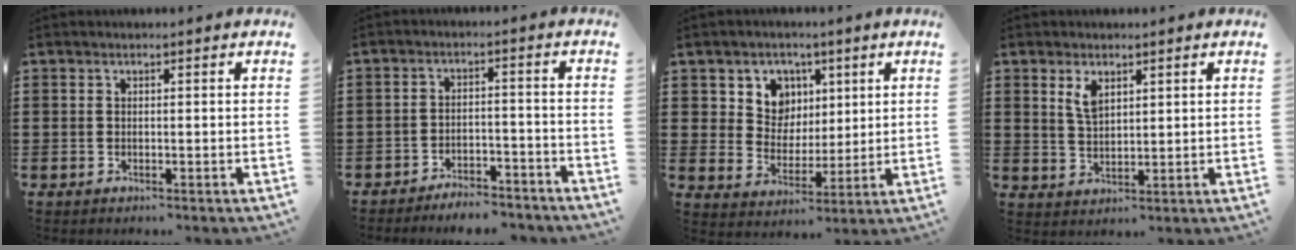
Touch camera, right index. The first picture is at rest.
{"total": 4.0, "force": [-4.0, 0.3, 0.3], "torque": [-0.009, 0.004, -0.082]}
{"total": 6.6, "force": [3.2, 5.7, 1.1], "torque": [-0.043, -0.002, 0.056]}
{"total": 3.4, "force": [2.0, 1.6, 2.3], "torque": [-0.052, 0.004, 0.036]}